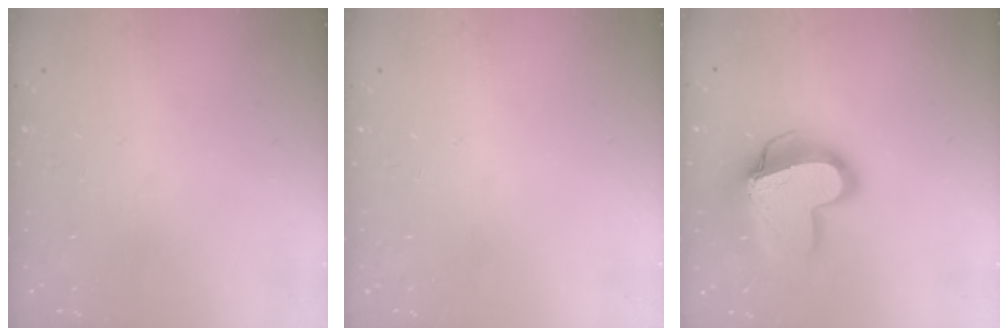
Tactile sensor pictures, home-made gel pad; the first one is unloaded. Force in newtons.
{"total": 0.0}
{"total": 17.7, "press": 17.6, "slide": 1.5}